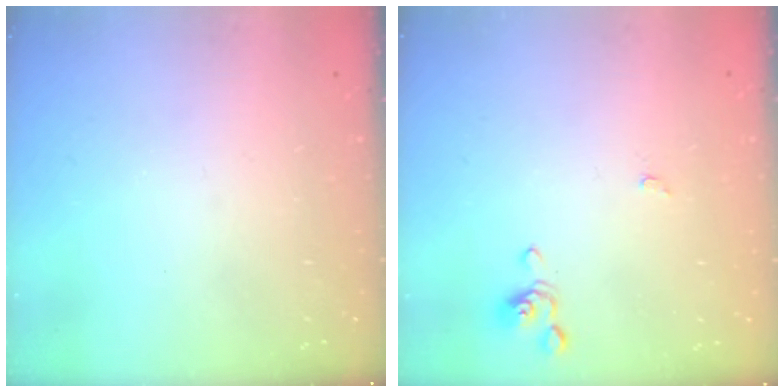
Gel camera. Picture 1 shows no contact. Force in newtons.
{"total": 0.5, "press": 0.5, "slide": 0.2}